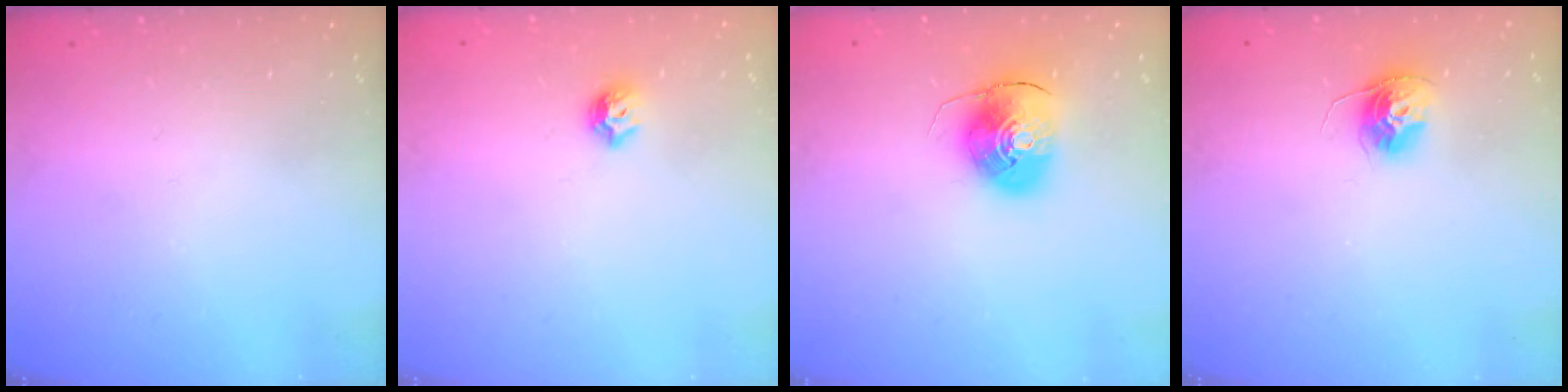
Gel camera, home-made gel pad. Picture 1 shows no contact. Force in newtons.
{"total": 5.6, "press": 5.5, "slide": 0.9}
{"total": 9.2, "press": 9.0, "slide": 1.5}
{"total": 11.4, "press": 11.4, "slide": 1.0}